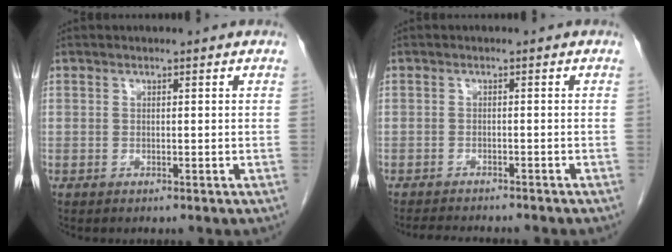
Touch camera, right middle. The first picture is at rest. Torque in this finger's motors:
{"motor_torque": [0.40, -0.30, -0.08, 0.01]}